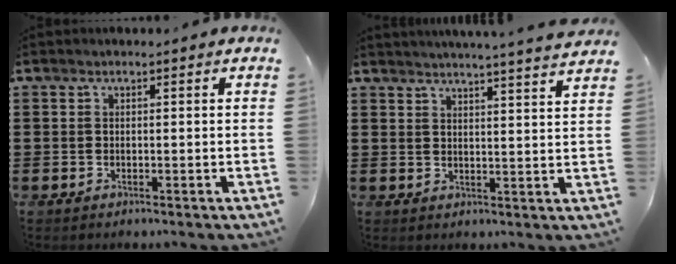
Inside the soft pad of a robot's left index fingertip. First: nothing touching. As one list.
[{"total": 3.8, "force": [3.6, -1.0, 0.4], "torque": [-0.021, -0.022, 0.062]}]